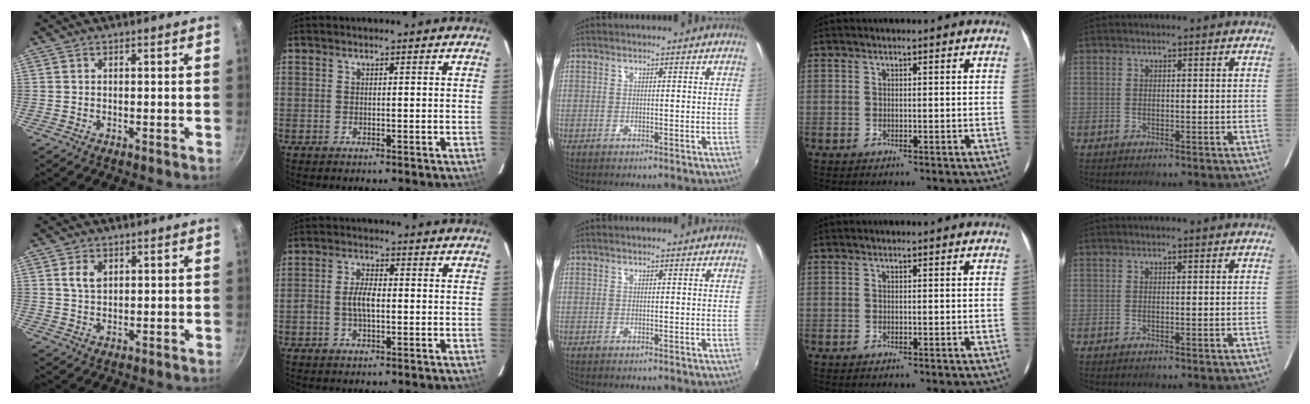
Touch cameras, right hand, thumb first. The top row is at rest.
{"thumb": {"total": 3.8, "force": [1.4, 2.5, 2.5], "torque": [-0.038, -0.004, 0.028]}, "index": {"total": 4.5, "force": [-0.7, 2.1, 3.9], "torque": [-0.080, 0.007, -0.012]}}